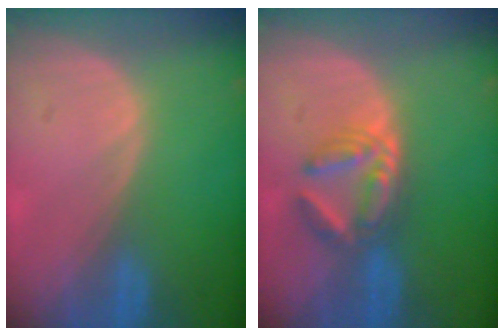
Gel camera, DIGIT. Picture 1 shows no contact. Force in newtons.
{"total": 6.2, "press": 5.6, "slide": 2.6}